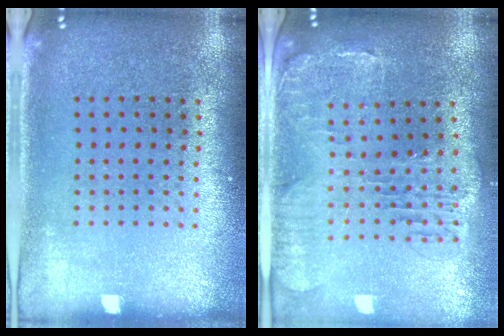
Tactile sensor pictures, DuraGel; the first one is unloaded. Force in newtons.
{"total": 1.5, "press": 1.4, "slide": 0.4}